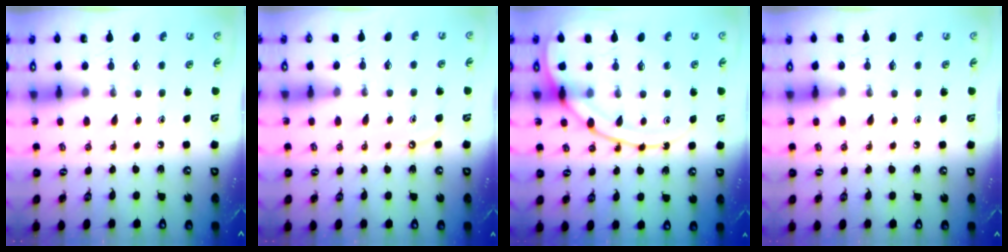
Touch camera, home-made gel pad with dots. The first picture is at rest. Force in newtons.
{"total": 5.4, "press": 5.4, "slide": 0.6}
{"total": 12.8, "press": 12.8, "slide": 1.0}
{"total": 5.1, "press": 5.0, "slide": 0.7}